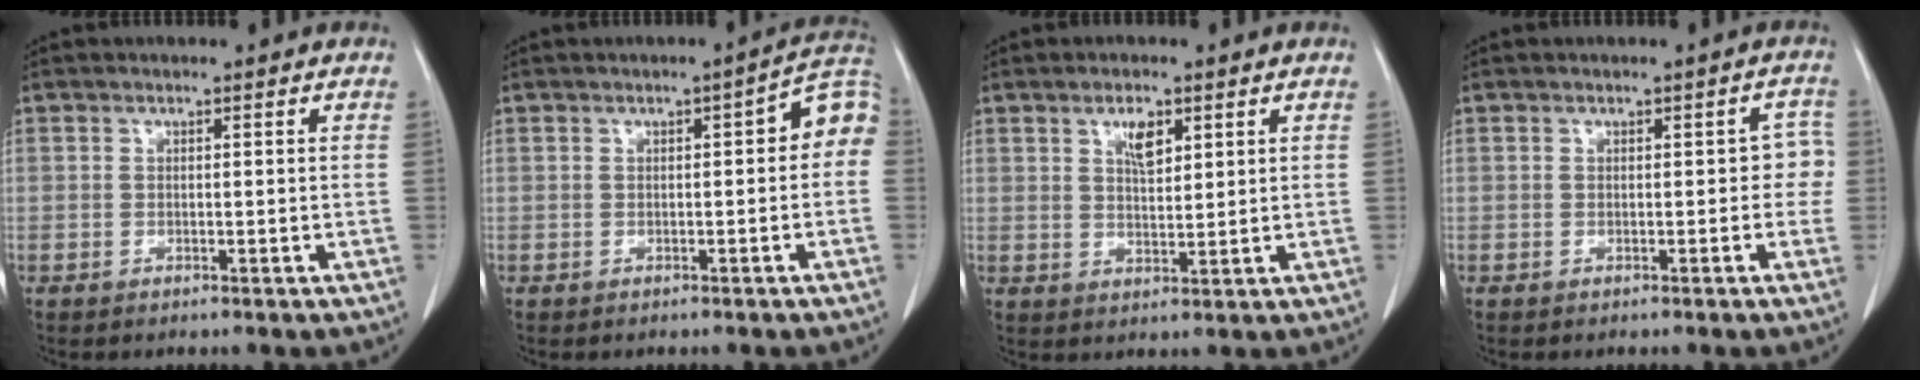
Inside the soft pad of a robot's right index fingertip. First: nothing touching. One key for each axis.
{"total": 5.3, "fx": 0.2, "fy": 1.7, "fz": 5.0, "tx": -0.053, "ty": 0.025, "tz": -0.003}
{"total": 3.8, "fx": 2.0, "fy": 1.5, "fz": 2.9, "tx": -0.053, "ty": -0.001, "tz": 0.037}
{"total": 2.6, "fx": -0.1, "fy": 1.7, "fz": 1.9, "tx": -0.003, "ty": 0.022, "tz": -0.004}